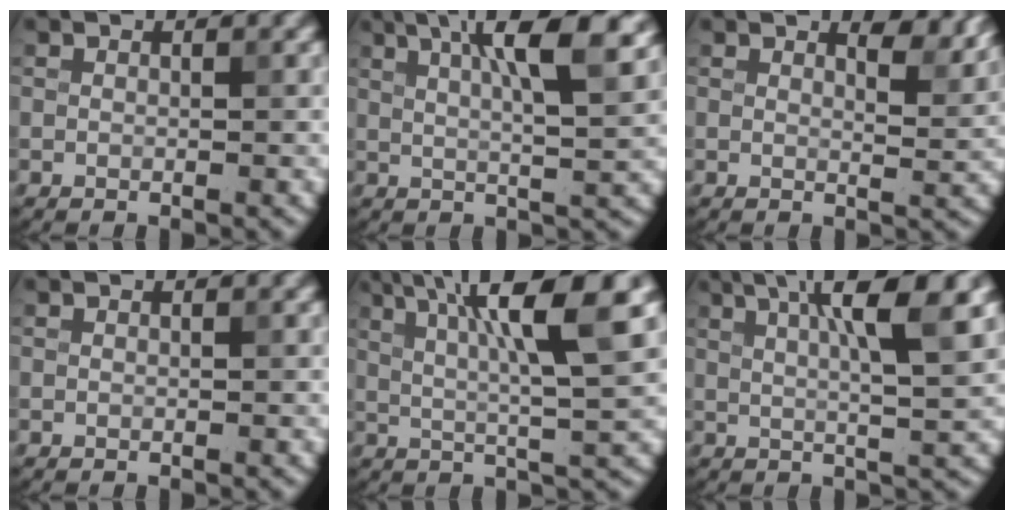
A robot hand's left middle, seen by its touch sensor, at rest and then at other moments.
{"total": 9.1, "force": [3.9, 2.2, 7.8], "torque": [-0.093, 0.024, 0.049]}
{"total": 3.4, "force": [2.5, 0.9, 2.1], "torque": [-0.027, 0.000, 0.035]}
{"total": 0.0}
{"total": 9.9, "force": [3.8, 1.5, 9.0], "torque": [-0.137, 0.012, 0.064]}
{"total": 7.8, "force": [2.9, 1.4, 7.1], "torque": [-0.094, 0.011, 0.045]}